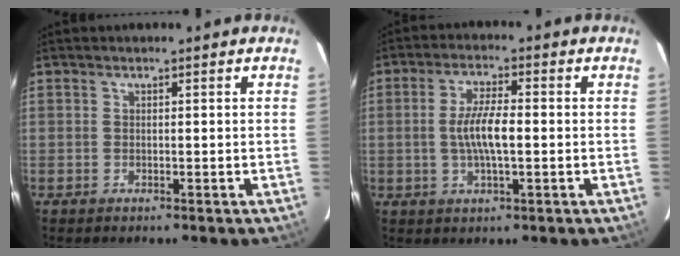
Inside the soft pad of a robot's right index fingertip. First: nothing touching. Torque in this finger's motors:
{"motor_torque": [0.98, -0.15, 0.59, 0.13]}